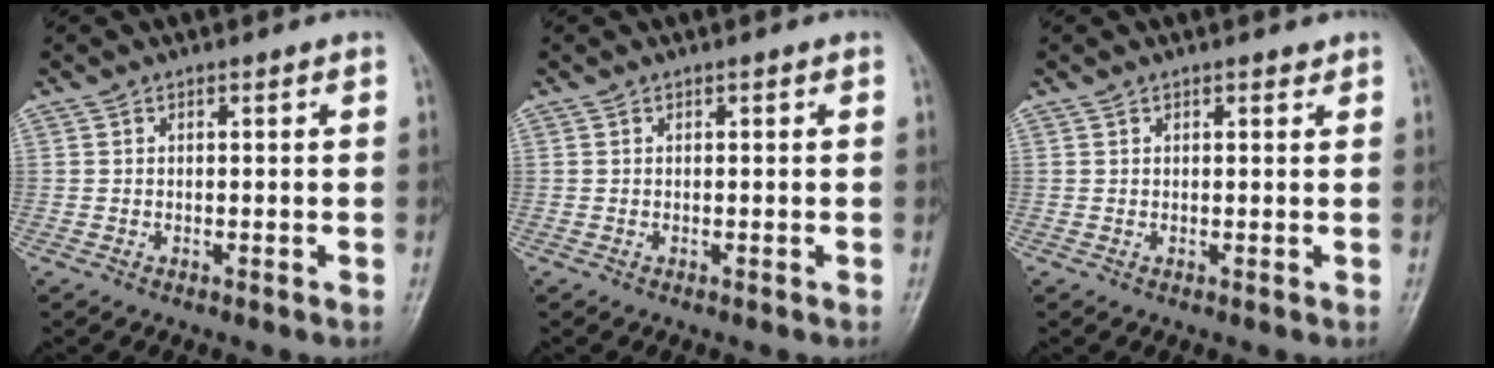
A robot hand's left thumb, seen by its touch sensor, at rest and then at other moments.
{"total": 0.0}
{"total": 1.0, "force": [0.8, 0.5, 0.5], "torque": [-0.003, -0.003, 0.009]}